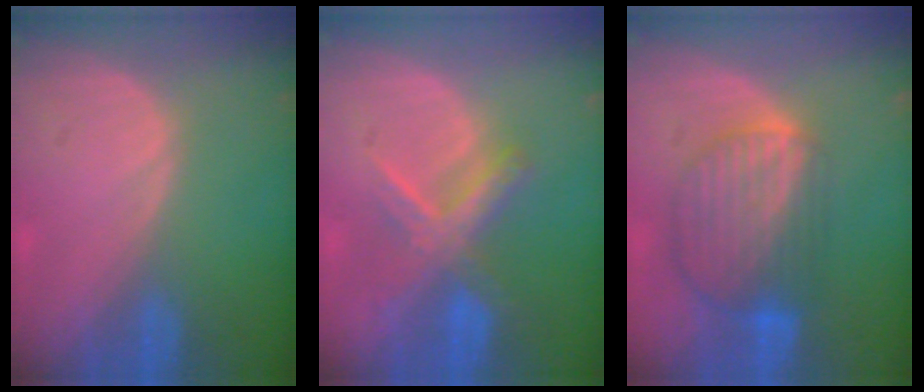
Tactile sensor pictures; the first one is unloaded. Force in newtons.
{"total": 6.3, "press": 6.2, "slide": 1.4}
{"total": 8.7, "press": 7.6, "slide": 4.3}